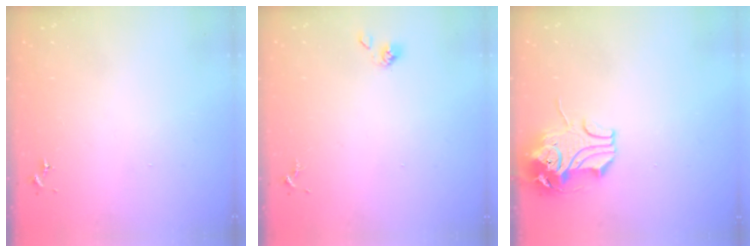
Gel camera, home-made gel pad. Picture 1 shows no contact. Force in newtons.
{"total": 3.6, "press": 3.4, "slide": 1.3}
{"total": 10.6, "press": 10.5, "slide": 1.9}